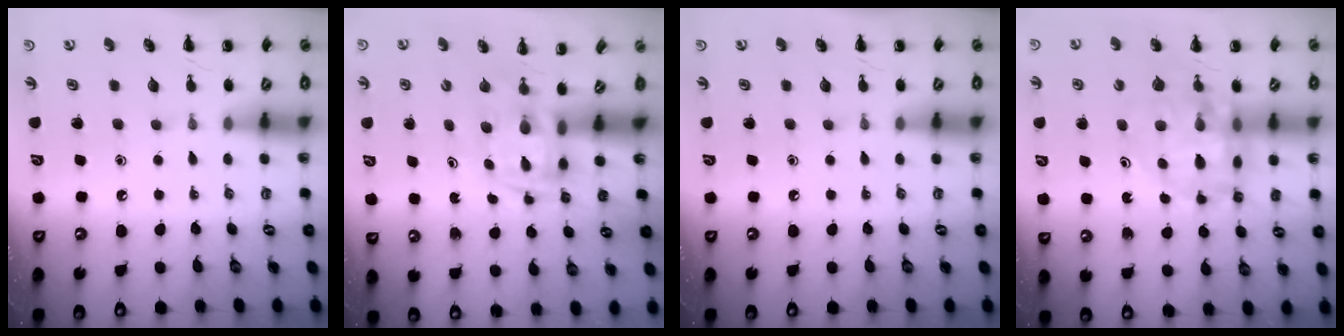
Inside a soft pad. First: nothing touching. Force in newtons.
{"total": 2.8, "press": 2.7, "slide": 0.7}
{"total": 0.0}
{"total": 13.0, "press": 12.5, "slide": 3.7}